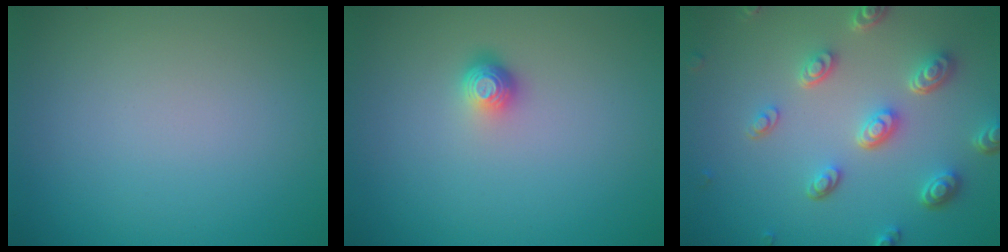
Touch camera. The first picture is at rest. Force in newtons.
{"total": 1.6, "press": 1.2, "slide": 1.1}
{"total": 5.2, "press": 3.9, "slide": 3.4}